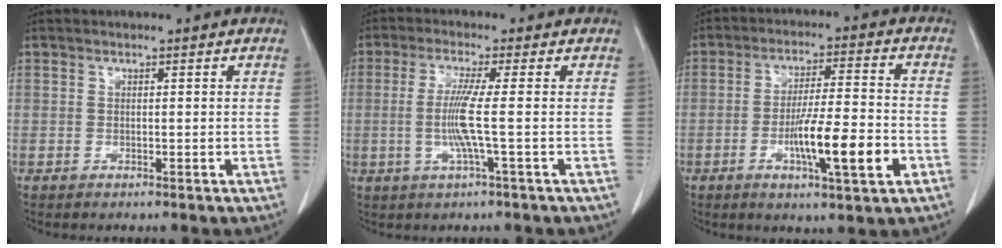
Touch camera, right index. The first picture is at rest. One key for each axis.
{"total": 5.8, "fx": -0.7, "fy": -0.9, "fz": 5.7, "tx": -0.122, "ty": -0.003, "tz": -0.017}
{"total": 11.2, "fx": -3.8, "fy": 0.8, "fz": 10.5, "tx": -0.176, "ty": -0.007, "tz": -0.064}